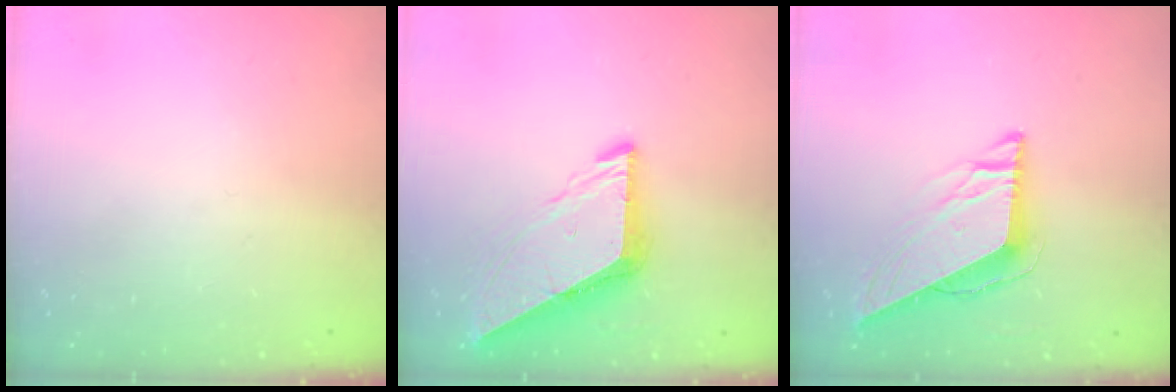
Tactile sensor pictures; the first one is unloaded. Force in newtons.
{"total": 9.1, "press": 9.0, "slide": 1.1}
{"total": 9.8, "press": 9.7, "slide": 1.1}